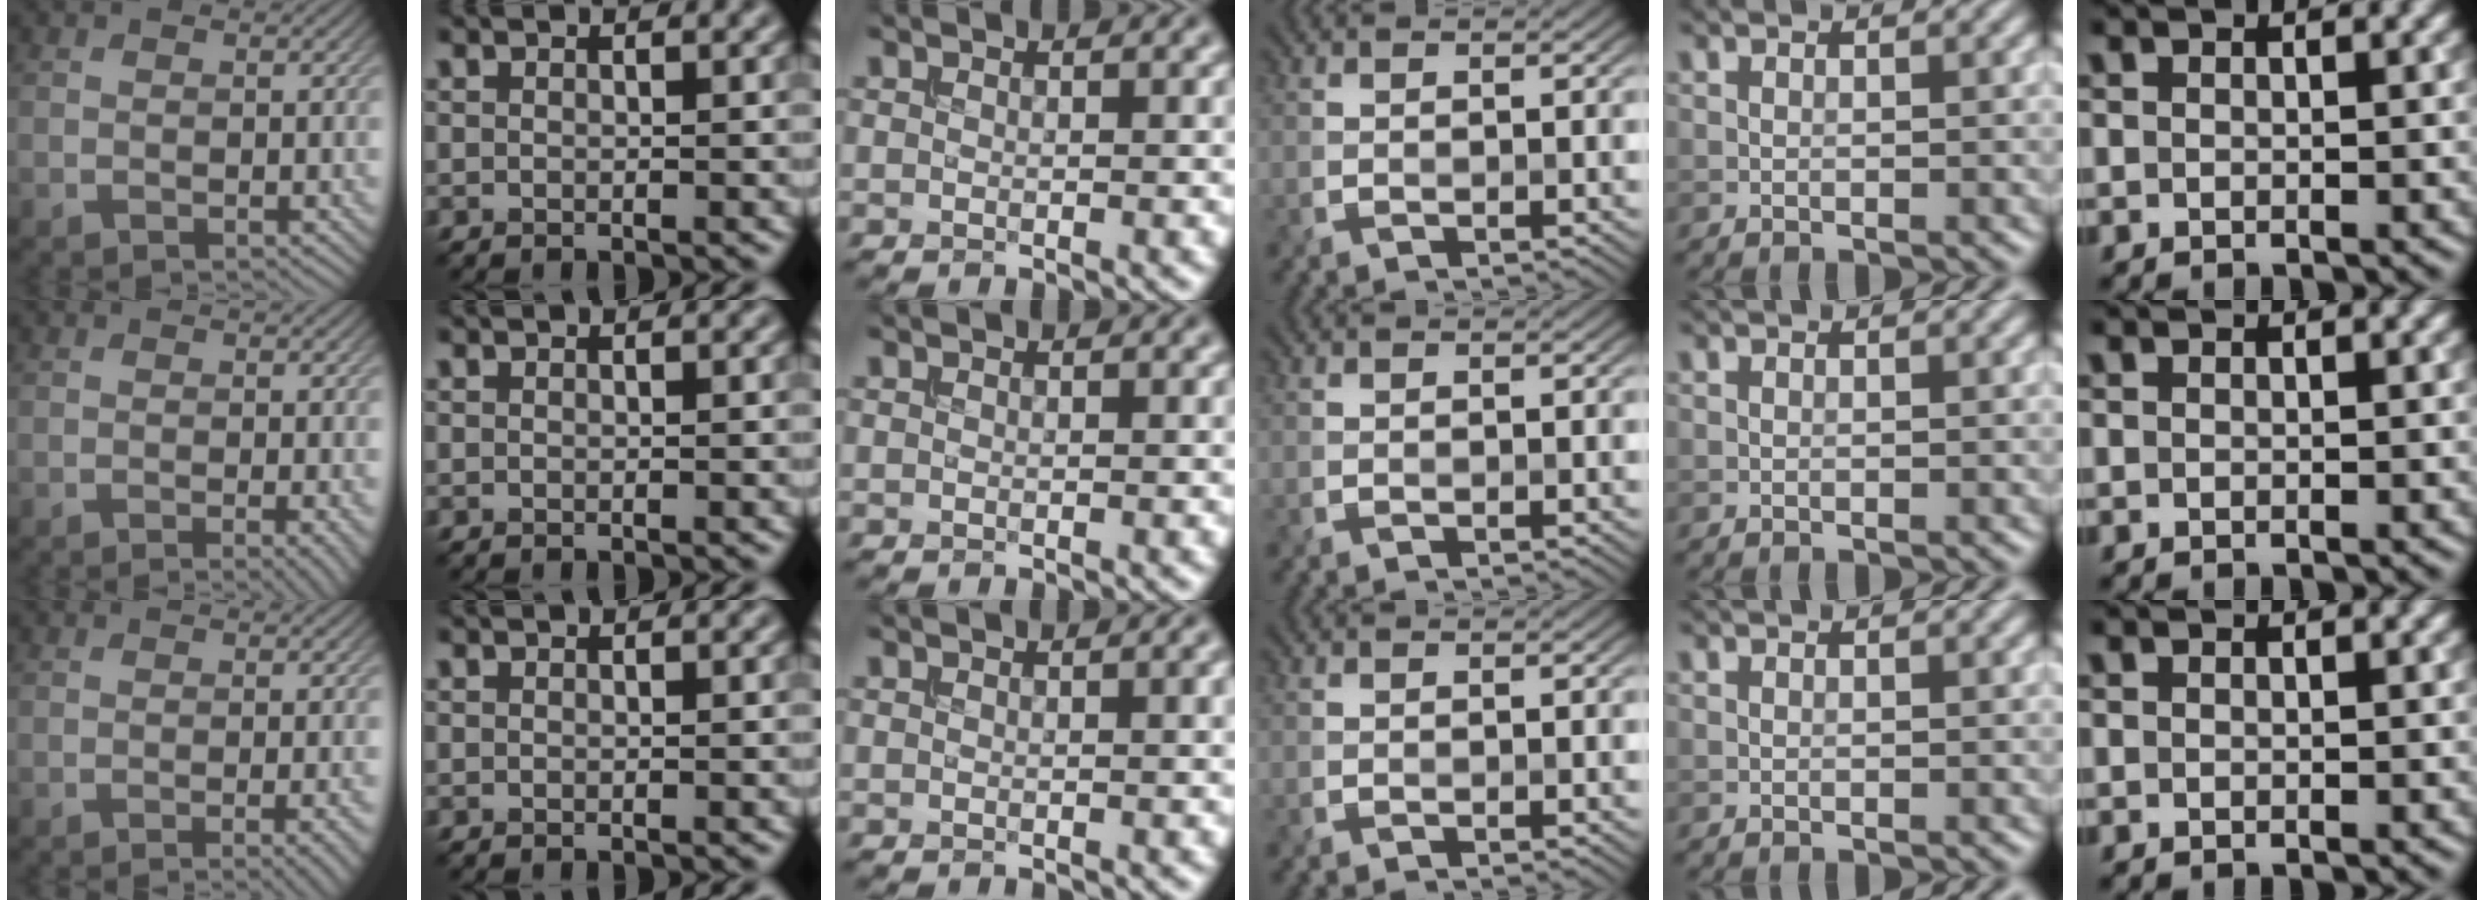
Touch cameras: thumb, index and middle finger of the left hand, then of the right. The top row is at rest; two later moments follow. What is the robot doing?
{"motion": "insert", "object": "bucket"}